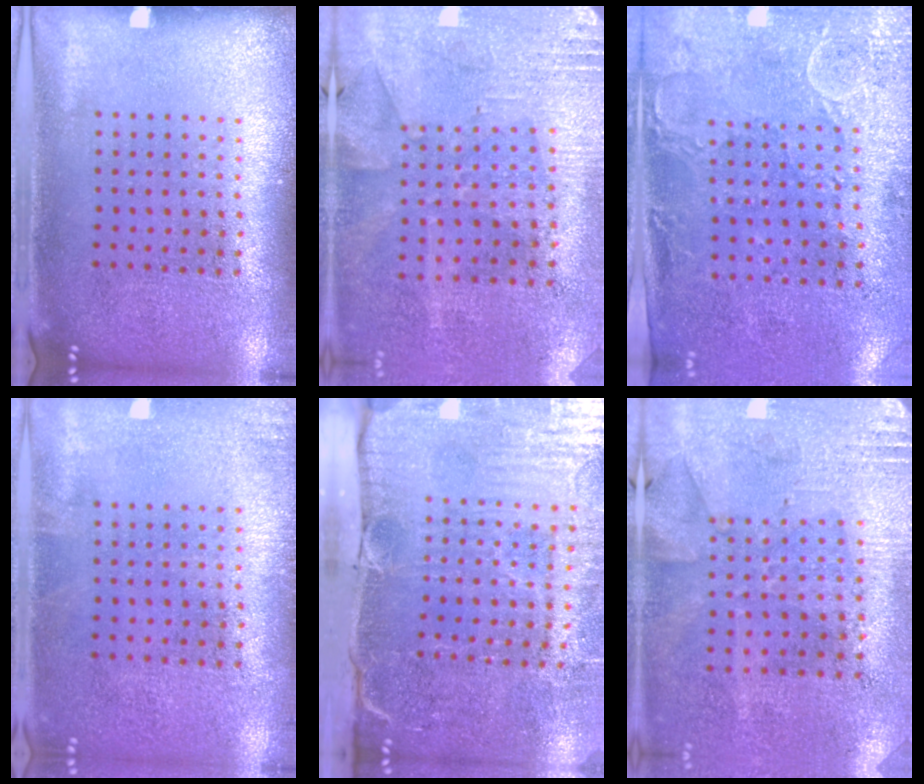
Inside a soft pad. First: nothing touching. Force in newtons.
{"total": 2.7, "press": 2.4, "slide": 1.3}
{"total": 3.0, "press": 2.3, "slide": 1.9}
{"total": 0.8, "press": 0.8, "slide": 0.1}
{"total": 5.2, "press": 4.4, "slide": 2.8}
{"total": 2.7, "press": 2.3, "slide": 1.5}